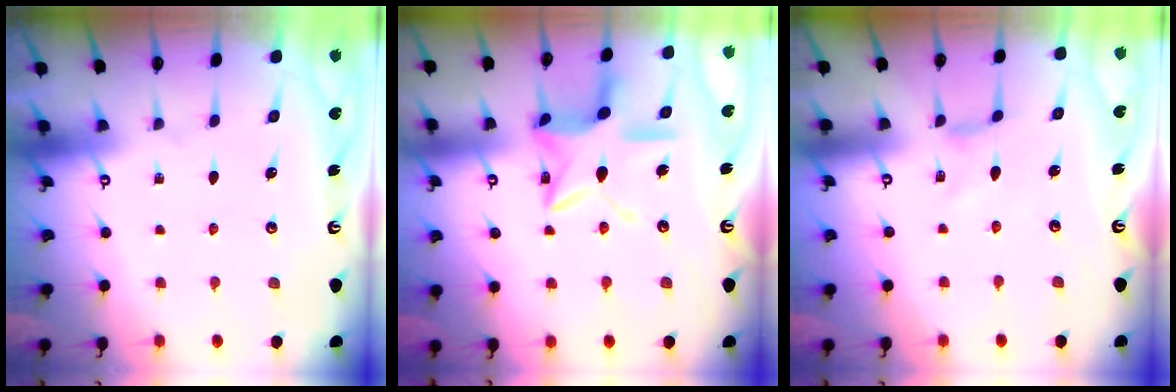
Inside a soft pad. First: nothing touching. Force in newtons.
{"total": 13.3, "press": 13.3, "slide": 0.9}
{"total": 0.0}